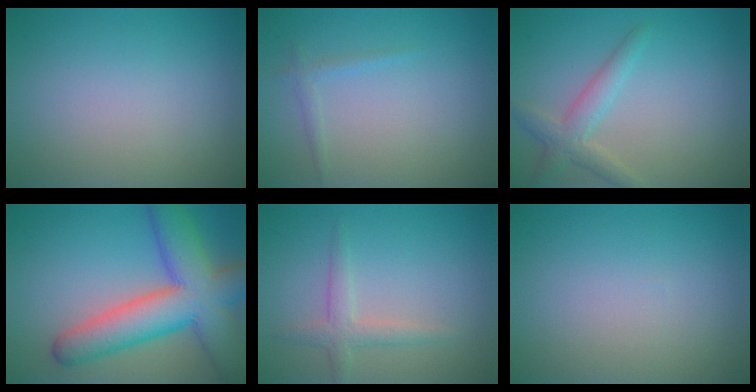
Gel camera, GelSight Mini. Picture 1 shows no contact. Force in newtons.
{"total": 0.9, "press": 0.9, "slide": 0.1}
{"total": 2.8, "press": 2.8, "slide": 0.1}
{"total": 10.3, "press": 10.3, "slide": 0.5}
{"total": 2.0, "press": 2.0, "slide": 0.1}
{"total": 0.0}